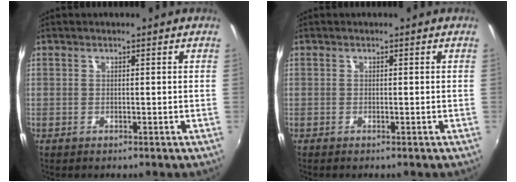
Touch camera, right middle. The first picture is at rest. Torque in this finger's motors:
{"motor_torque": [-0.85, -0.28, -0.04, -0.01]}